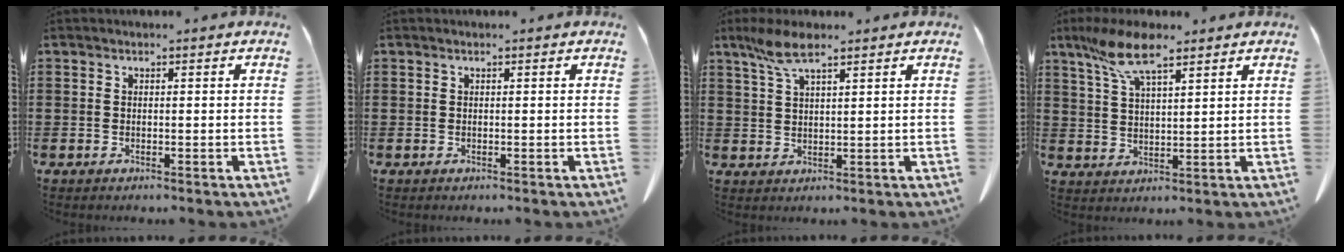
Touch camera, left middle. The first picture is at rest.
{"total": 0.0}
{"total": 5.6, "force": [3.7, 1.2, 4.0], "torque": [-0.087, 0.000, 0.068]}
{"total": 8.5, "force": [5.8, 2.2, 5.8], "torque": [-0.136, -0.006, 0.103]}